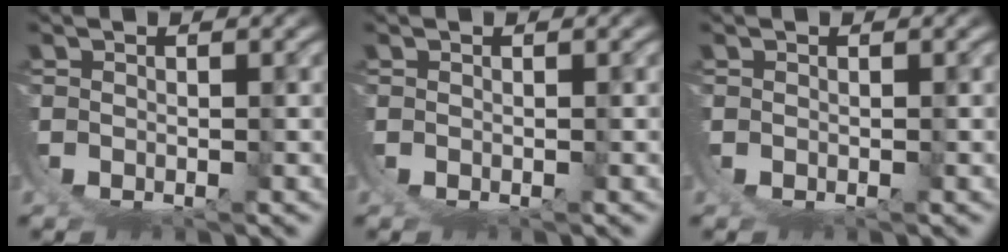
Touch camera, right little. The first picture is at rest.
{"total": 0.0}
{"total": 0.0}